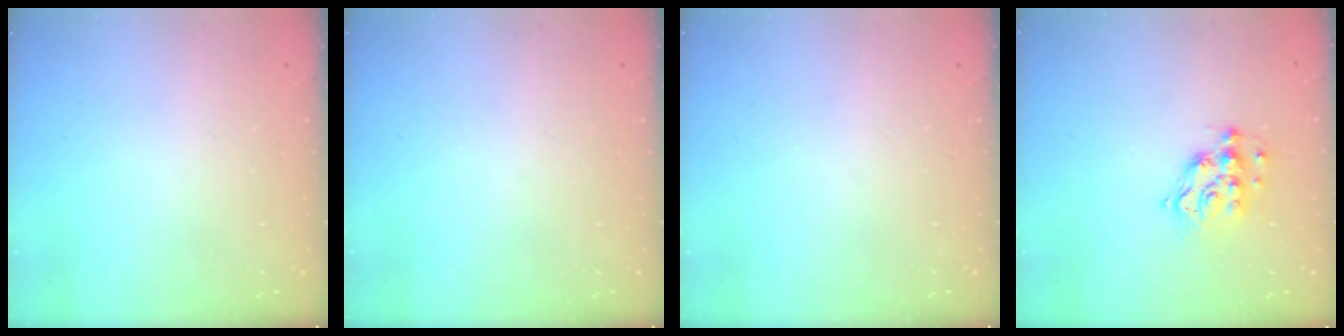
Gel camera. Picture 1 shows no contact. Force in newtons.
{"total": 0.0}
{"total": 0.0}
{"total": 10.7, "press": 10.7, "slide": 0.6}